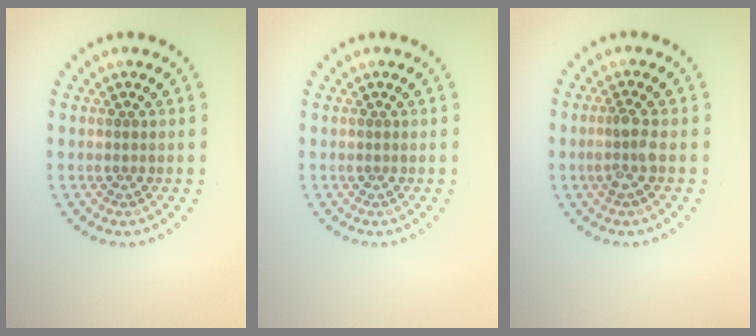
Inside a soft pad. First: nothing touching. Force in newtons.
{"total": 0.0}
{"total": 1.7, "press": 1.5, "slide": 0.9}